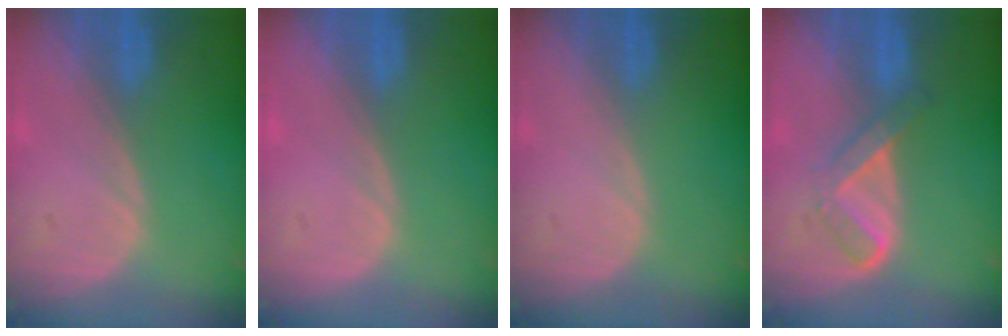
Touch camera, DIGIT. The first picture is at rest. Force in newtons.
{"total": 0.7, "press": 0.0, "slide": 0.7}
{"total": 0.0}
{"total": 5.4, "press": 4.5, "slide": 3.1}